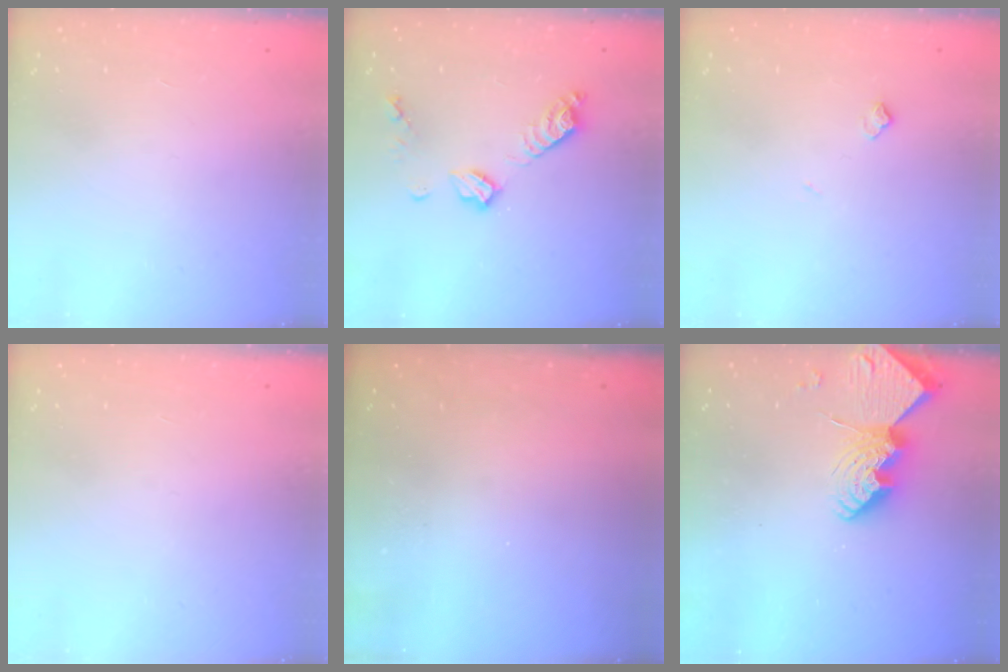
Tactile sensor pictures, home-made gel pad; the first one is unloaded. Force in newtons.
{"total": 9.4, "press": 9.4, "slide": 0.3}
{"total": 6.0, "press": 5.9, "slide": 0.8}
{"total": 0.0}
{"total": 0.0}
{"total": 12.3, "press": 12.2, "slide": 1.2}